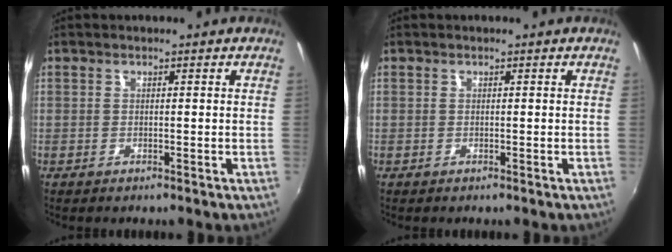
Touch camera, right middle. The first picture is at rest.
{"total": 0.0}